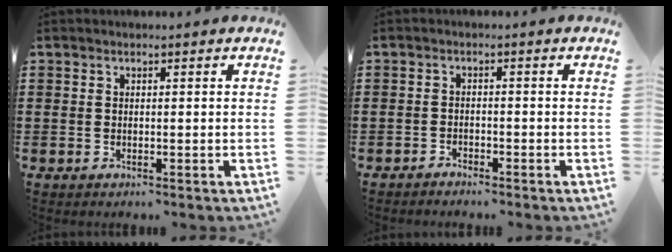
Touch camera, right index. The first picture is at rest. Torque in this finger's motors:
{"motor_torque": [-0.25, -0.39, 0.01, -0.03]}